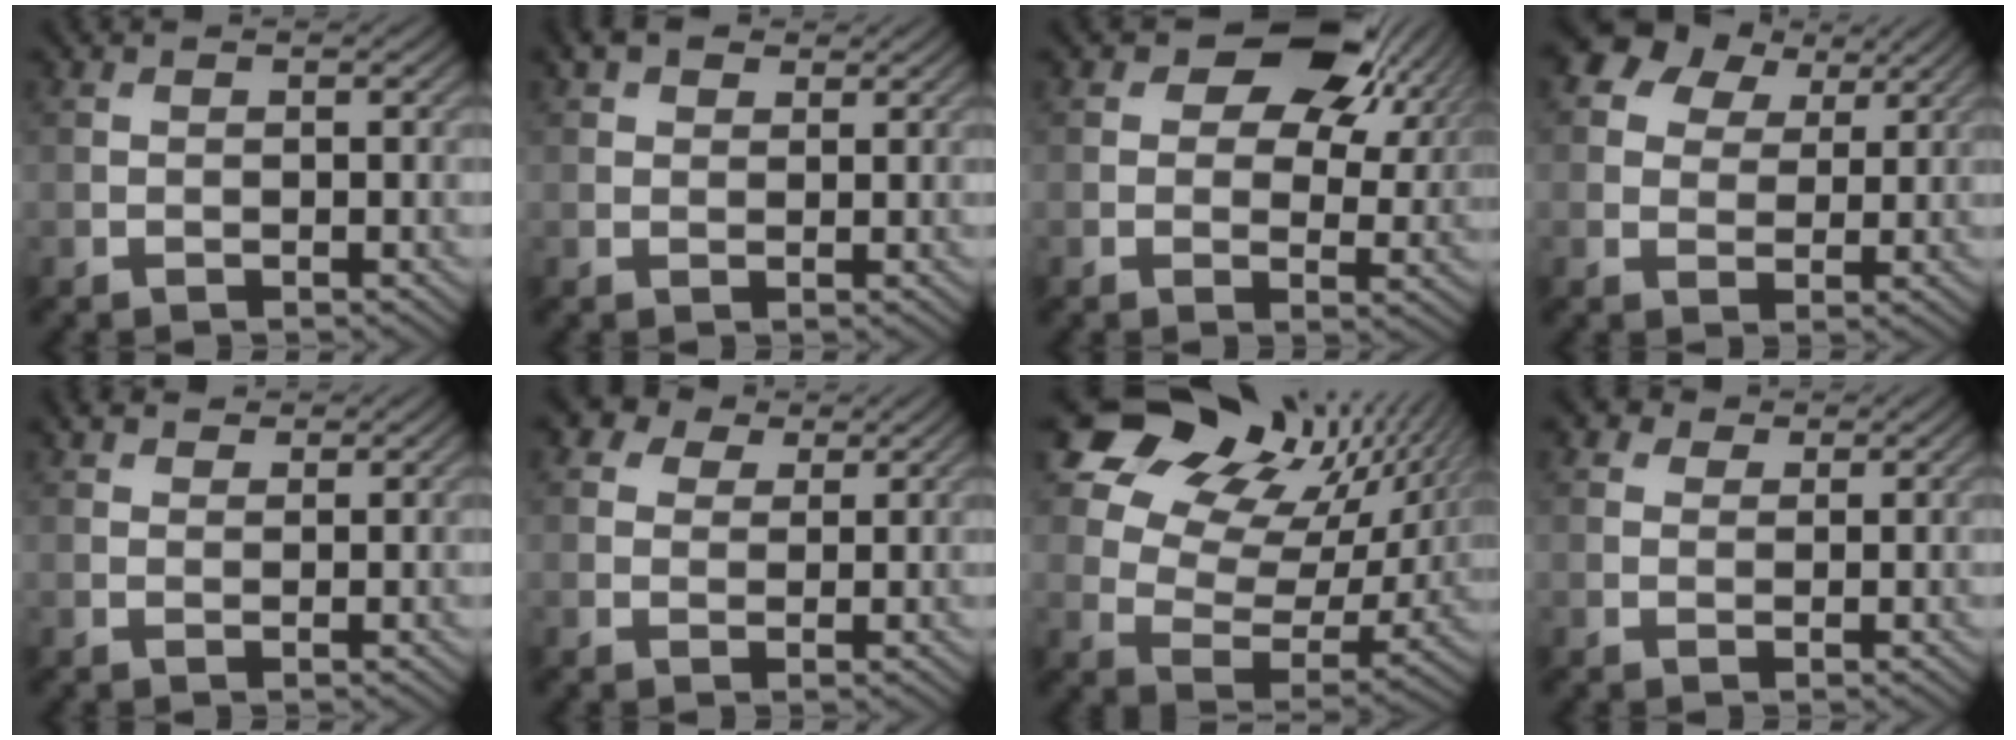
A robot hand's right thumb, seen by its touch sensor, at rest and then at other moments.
{"total": 2.7, "force": [1.8, 1.7, 1.2], "torque": [-0.025, 0.007, 0.032]}
{"total": 12.1, "force": [5.5, 7.2, 8.0], "torque": [-0.114, 0.003, 0.085]}
{"total": 8.5, "force": [5.0, 5.7, 3.9], "torque": [-0.098, 0.015, 0.082]}
{"total": 2.2, "force": [1.7, 1.1, 0.7], "torque": [-0.016, 0.006, 0.036]}
{"total": 5.6, "force": [3.6, 3.5, 2.4], "torque": [-0.062, -0.007, 0.062]}
{"total": 17.2, "force": [10.0, 10.3, 9.5], "torque": [-0.182, 0.029, 0.163]}
{"total": 2.6, "force": [1.7, 1.7, 1.0], "torque": [-0.019, 0.002, 0.025]}